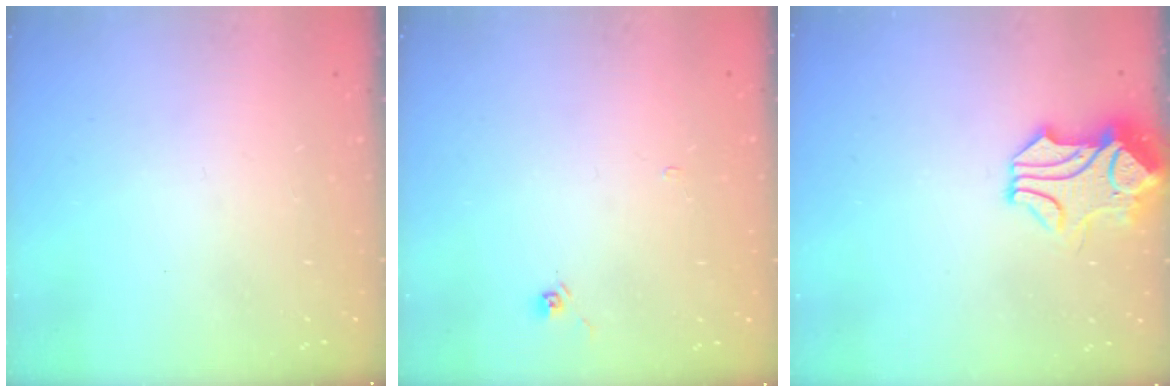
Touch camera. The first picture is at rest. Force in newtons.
{"total": 4.6, "press": 4.6, "slide": 0.4}
{"total": 1.3, "press": 0.7, "slide": 1.1}